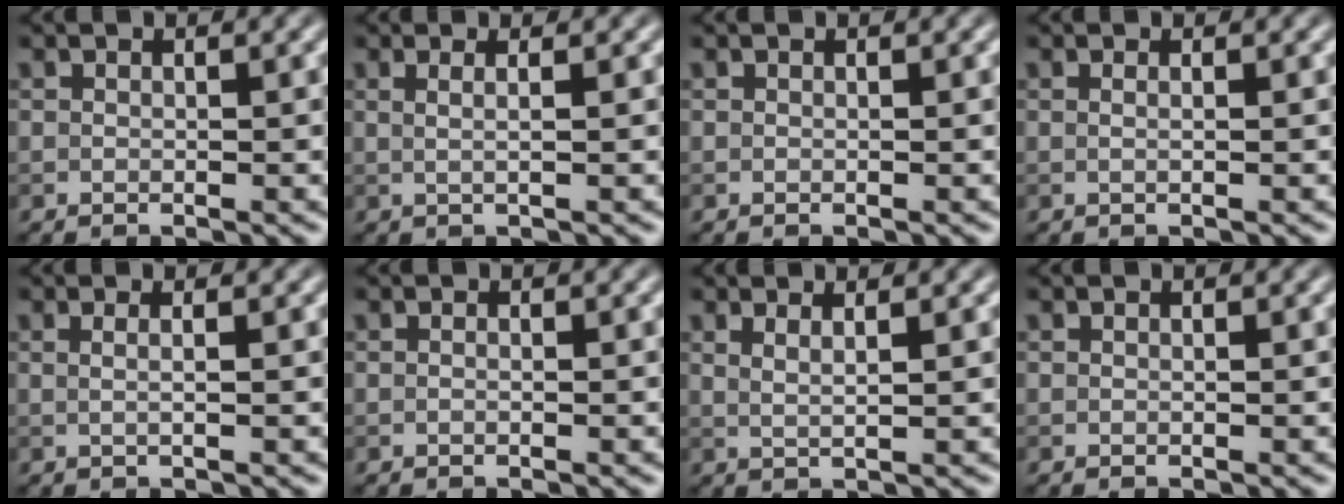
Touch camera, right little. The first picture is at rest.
{"total": 1.9, "force": [0.6, 0.8, 1.7], "torque": [-0.015, -0.001, -0.013]}
{"total": 0.0}
{"total": 0.8, "force": [0.3, 0.3, 0.7], "torque": [-0.005, -0.006, -0.004]}
{"total": 1.6, "force": [0.4, 0.6, 1.4], "torque": [-0.010, -0.004, -0.013]}
{"total": 0.0}
{"total": 1.8, "force": [1.0, 0.6, 1.3], "torque": [-0.014, 0.002, 0.007]}
{"total": 0.0}